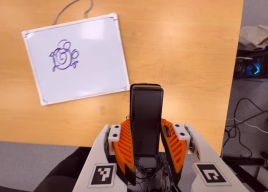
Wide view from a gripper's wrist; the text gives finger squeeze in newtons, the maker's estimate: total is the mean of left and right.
{"total": 4.2, "left": 2.6, "right": 5.8}